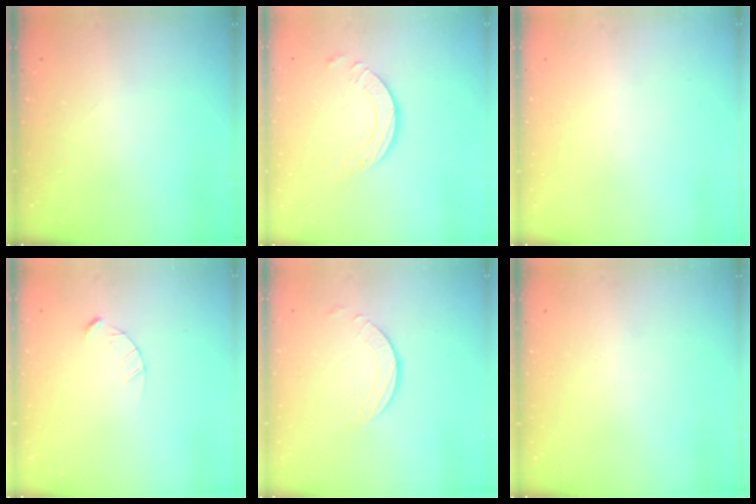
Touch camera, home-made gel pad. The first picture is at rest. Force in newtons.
{"total": 6.9, "press": 6.9, "slide": 0.7}
{"total": 0.0}
{"total": 2.4, "press": 2.4, "slide": 0.3}
{"total": 1.9, "press": 1.9, "slide": 0.2}
{"total": 0.0}